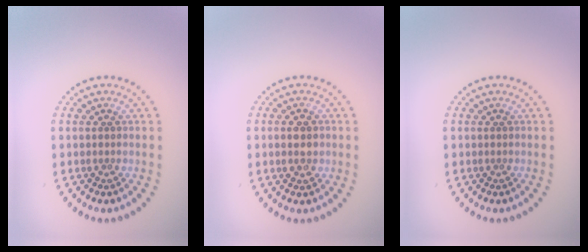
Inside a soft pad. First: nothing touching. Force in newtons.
{"total": 2.0, "press": 2.0, "slide": 0.1}
{"total": 0.0}